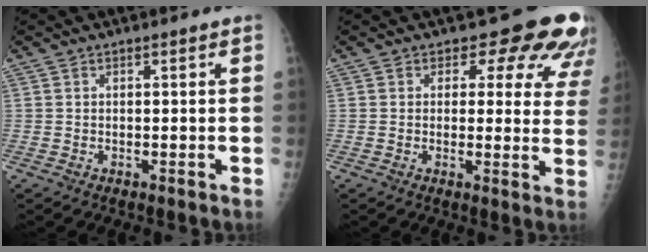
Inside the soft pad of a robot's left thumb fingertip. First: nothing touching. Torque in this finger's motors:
{"motor_torque": [0.18, 0.34, -0.01, -0.20, 0.08]}